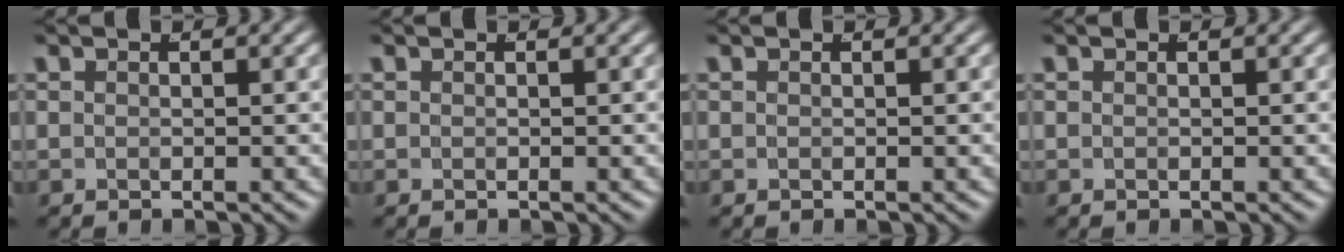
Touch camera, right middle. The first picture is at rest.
{"total": 0.0}
{"total": 0.0}
{"total": 0.0}